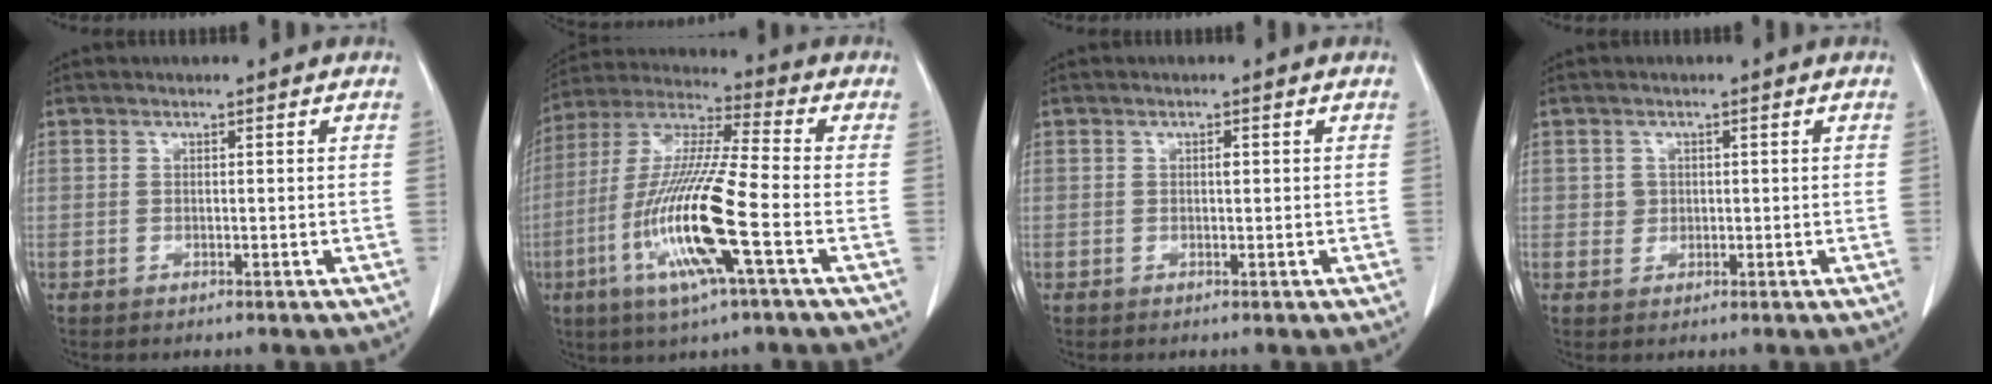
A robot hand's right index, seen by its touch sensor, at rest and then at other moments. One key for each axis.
{"total": 16.3, "fx": -5.2, "fy": 0.3, "fz": 15.5, "tx": -0.322, "ty": -0.016, "tz": -0.105}
{"total": 0.6, "fx": 0.1, "fy": 0.2, "fz": 0.6, "tx": -0.011, "ty": 0.001, "tz": 0.001}
{"total": 1.5, "fx": 0.2, "fy": 1.5, "fz": 0.3, "tx": -0.002, "ty": 0.002, "tz": 0.004}